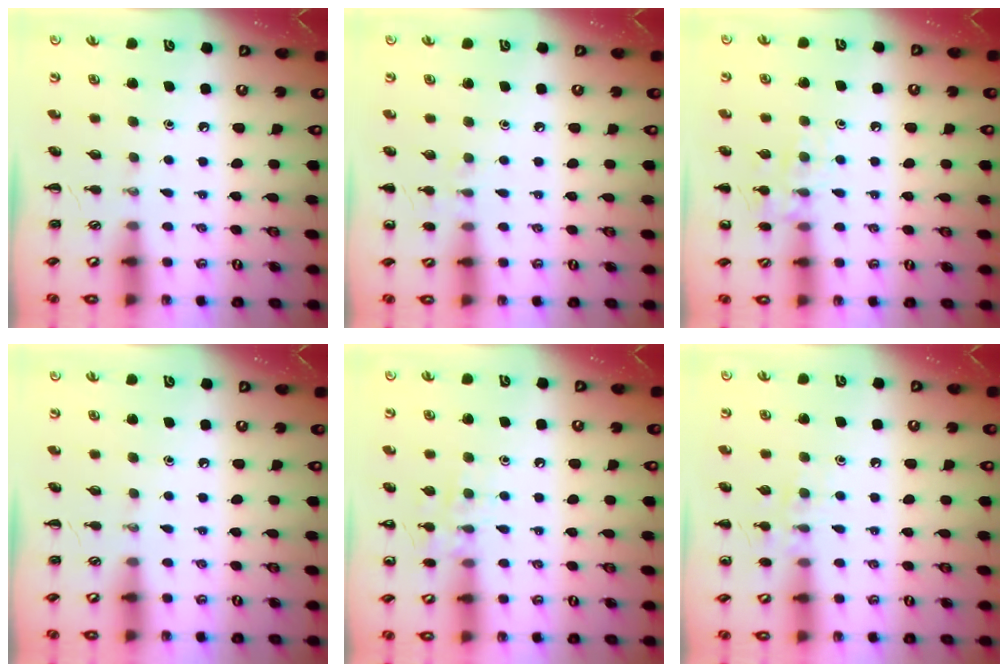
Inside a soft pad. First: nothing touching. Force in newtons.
{"total": 4.5, "press": 4.3, "slide": 1.5}
{"total": 9.1, "press": 9.1, "slide": 1.2}
{"total": 0.0}
{"total": 8.3, "press": 8.1, "slide": 1.5}
{"total": 7.9, "press": 7.8, "slide": 1.6}